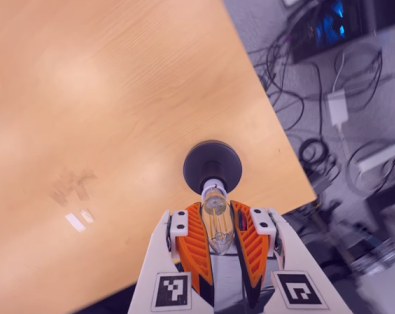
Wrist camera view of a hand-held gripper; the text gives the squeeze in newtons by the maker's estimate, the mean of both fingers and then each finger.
{"total": 23.3, "left": 23.3, "right": 23.3}